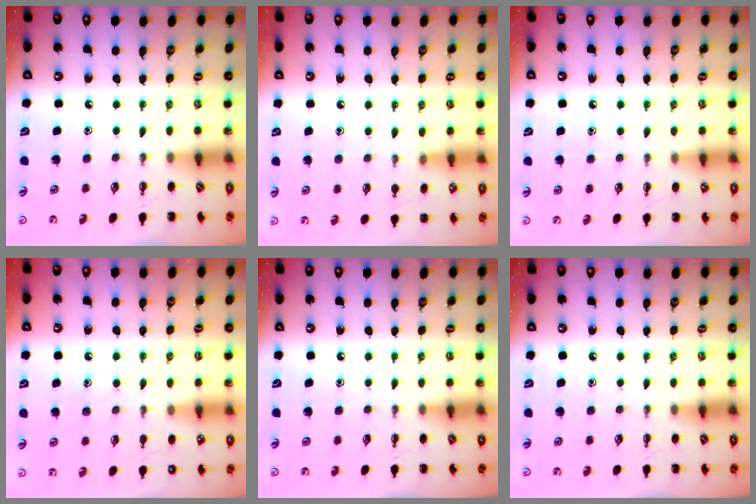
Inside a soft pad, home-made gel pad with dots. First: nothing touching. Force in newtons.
{"total": 5.9, "press": 5.8, "slide": 1.2}
{"total": 5.6, "press": 5.3, "slide": 1.9}
{"total": 6.9, "press": 6.8, "slide": 1.2}
{"total": 0.0}
{"total": 0.0}